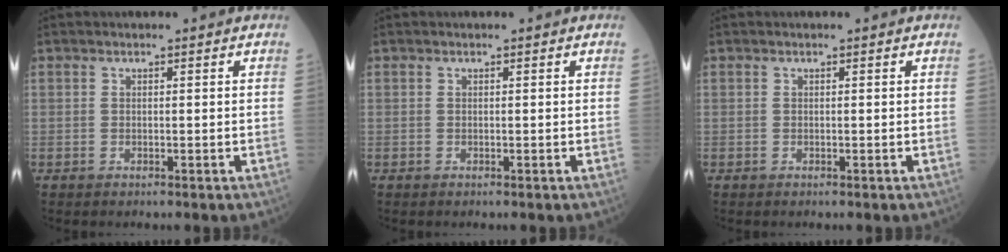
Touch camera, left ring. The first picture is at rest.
{"total": 0.0}
{"total": 0.0}